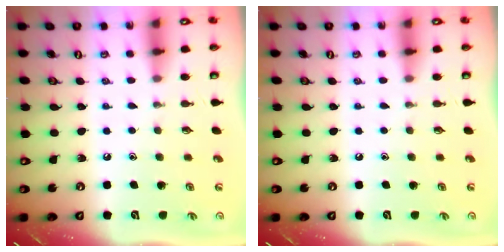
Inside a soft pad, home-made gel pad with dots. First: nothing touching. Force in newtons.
{"total": 0.0}